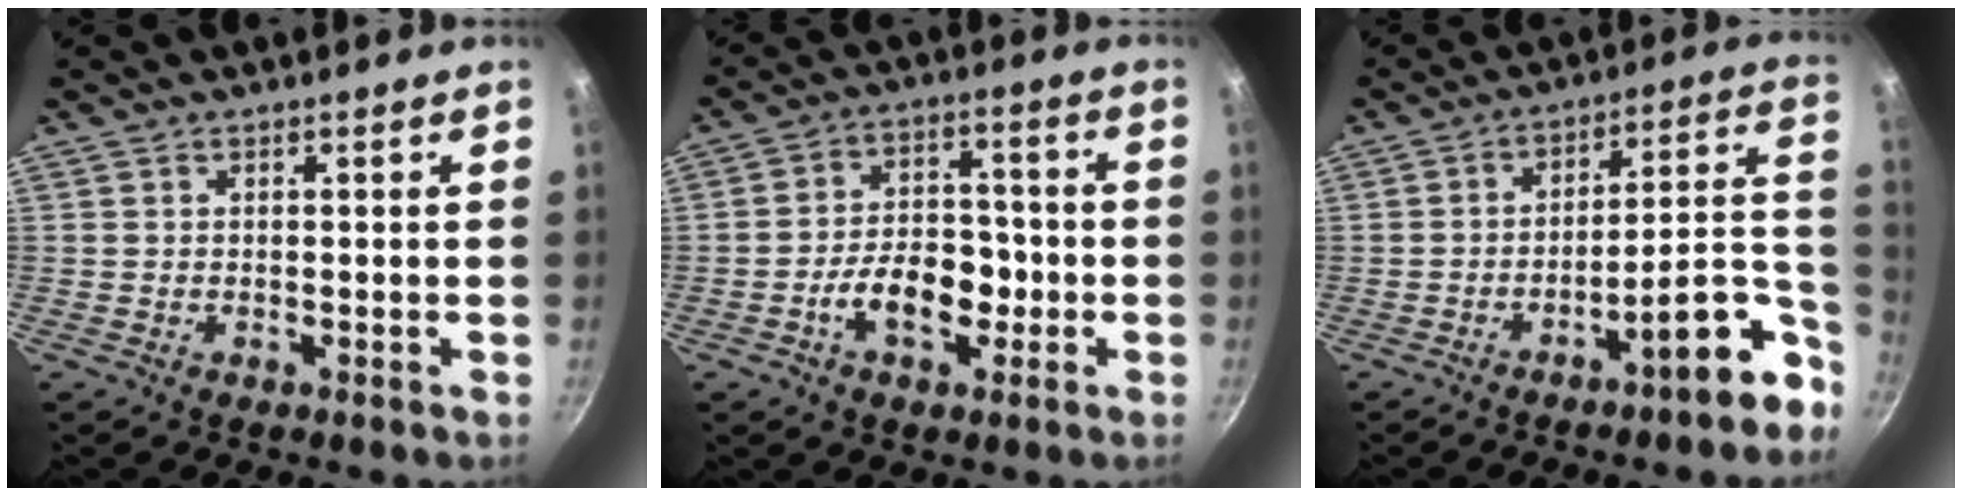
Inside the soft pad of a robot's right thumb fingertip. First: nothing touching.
{"total": 10.3, "force": [-3.3, 6.4, 7.3], "torque": [-0.093, 0.033, -0.057]}
{"total": 13.8, "force": [-6.9, 3.9, 11.3], "torque": [-0.119, 0.065, -0.097]}